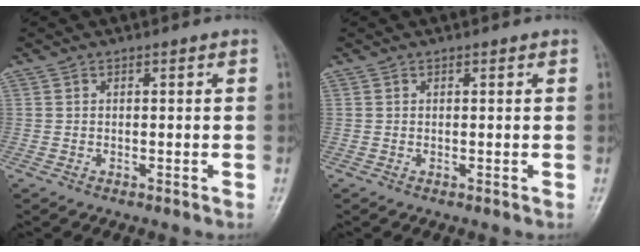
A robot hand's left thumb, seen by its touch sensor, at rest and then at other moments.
{"total": 0.0}